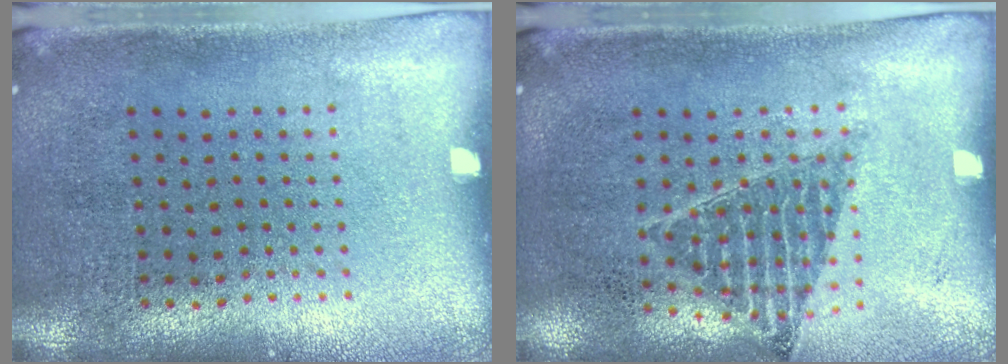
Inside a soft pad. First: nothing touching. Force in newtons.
{"total": 0.9, "press": 0.9, "slide": 0.1}